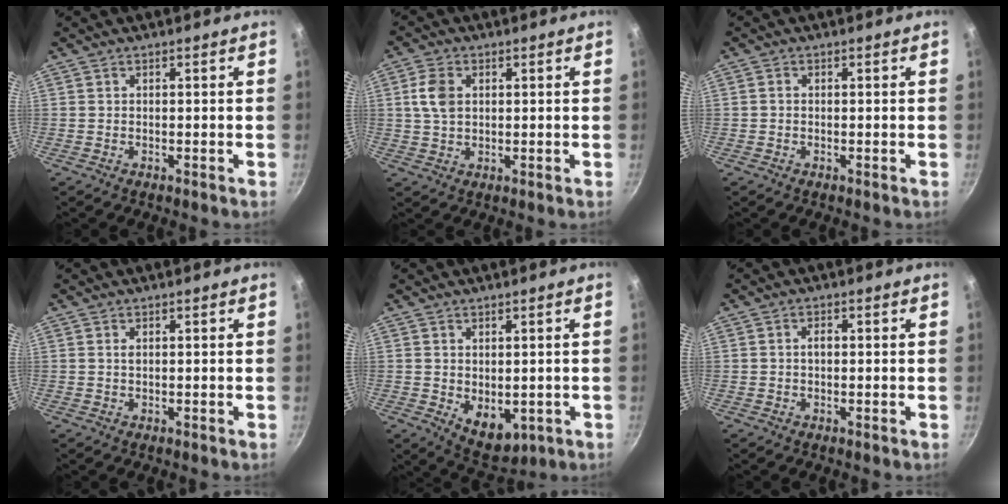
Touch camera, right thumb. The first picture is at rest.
{"total": 5.6, "force": [1.3, 3.9, 3.9], "torque": [-0.068, 0.001, 0.022]}
{"total": 0.7, "force": [-0.1, 0.6, 0.4], "torque": [-0.006, 0.004, -0.003]}
{"total": 0.6, "force": [0.2, 0.3, 0.5], "torque": [-0.009, 0.000, 0.004]}
{"total": 7.0, "force": [-0.6, 4.7, 5.2], "torque": [-0.055, -0.013, 0.010]}
{"total": 1.6, "force": [0.0, 1.0, 1.2], "torque": [-0.018, 0.007, 0.000]}